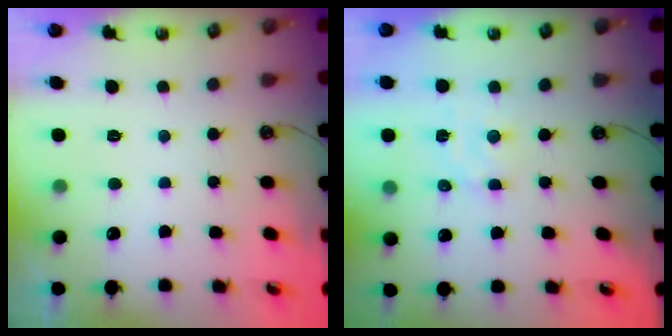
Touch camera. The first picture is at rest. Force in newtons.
{"total": 2.9, "press": 2.9, "slide": 0.6}